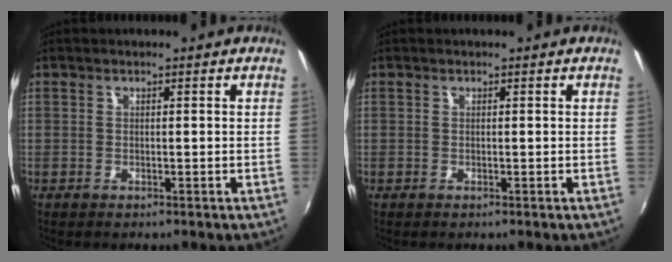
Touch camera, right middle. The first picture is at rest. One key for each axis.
{"total": 0.0}